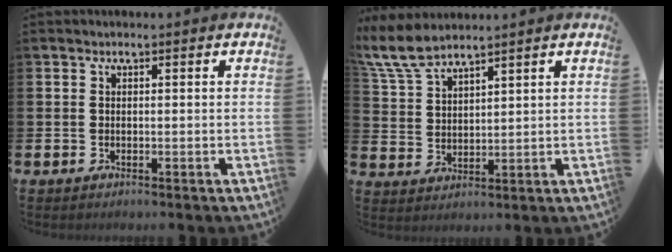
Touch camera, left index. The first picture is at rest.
{"total": 6.8, "force": [6.2, 1.4, 2.6], "torque": [-0.073, -0.019, 0.115]}